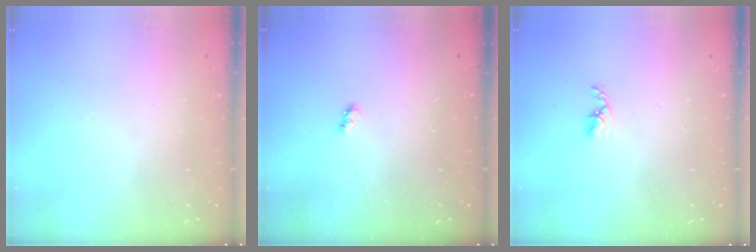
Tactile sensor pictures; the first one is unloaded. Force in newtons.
{"total": 2.6, "press": 2.6, "slide": 0.4}
{"total": 2.7, "press": 2.7, "slide": 0.5}